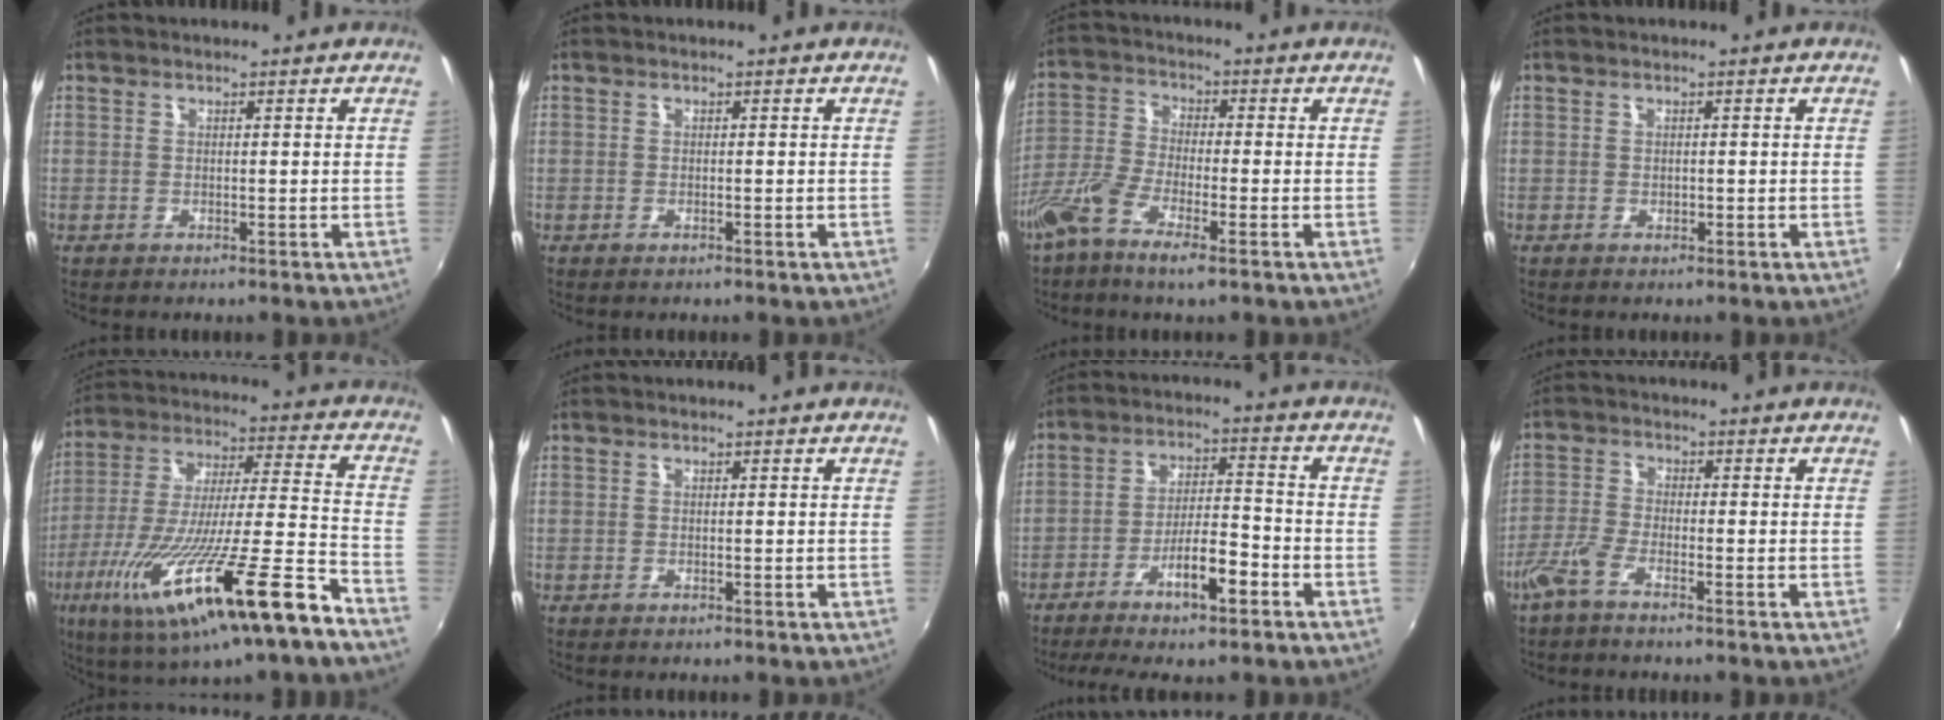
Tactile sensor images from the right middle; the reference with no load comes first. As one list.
[{"total": 0.0}, {"total": 7.7, "force": [-4.8, 1.7, 5.8], "torque": [-0.130, -0.007, -0.102]}, {"total": 0.0}, {"total": 24.2, "force": [-13.7, 1.6, 19.9], "torque": [-0.349, -0.067, -0.229]}, {"total": 0.0}, {"total": 9.2, "force": [-5.5, 1.4, 7.2], "torque": [-0.142, 0.005, -0.093]}, {"total": 3.9, "force": [-2.9, 0.6, 2.5], "torque": [-0.068, -0.001, -0.062]}]